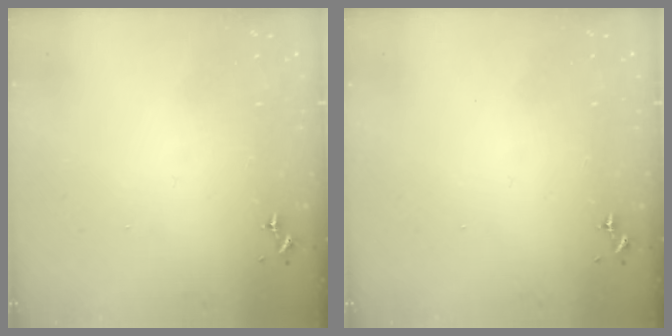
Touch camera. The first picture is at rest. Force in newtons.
{"total": 0.0}